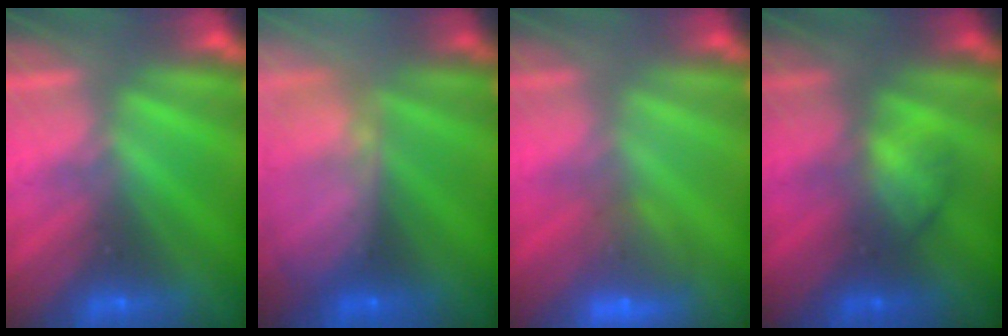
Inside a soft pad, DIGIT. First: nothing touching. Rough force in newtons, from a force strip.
{"total": 6.6}
{"total": 6.1}
{"total": 2.0}